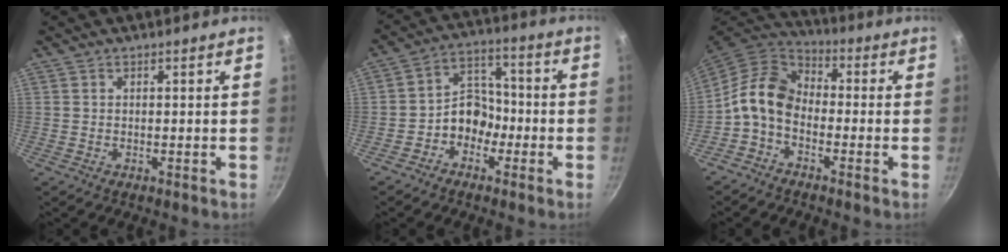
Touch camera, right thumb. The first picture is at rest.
{"total": 7.8, "force": [-3.1, 6.2, 3.6], "torque": [-0.016, 0.047, -0.064]}
{"total": 9.8, "force": [-2.3, 7.0, 6.5], "torque": [-0.108, 0.042, -0.066]}